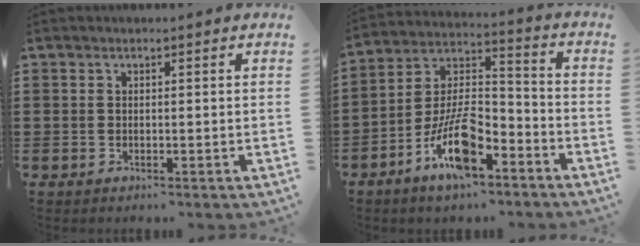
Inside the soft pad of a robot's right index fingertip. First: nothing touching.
{"total": 11.8, "force": [-7.1, 4.4, 8.3], "torque": [-0.171, 0.012, -0.134]}